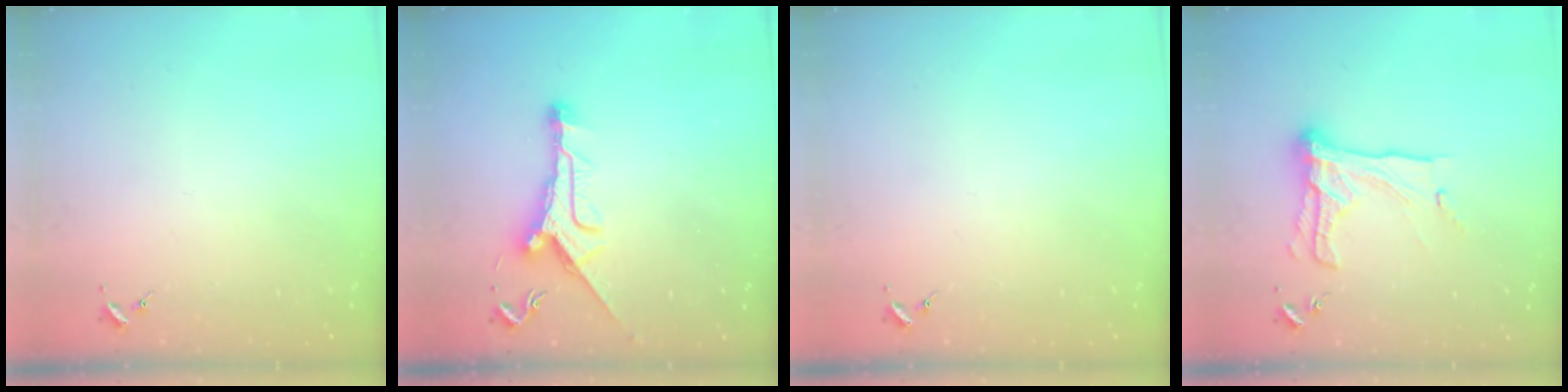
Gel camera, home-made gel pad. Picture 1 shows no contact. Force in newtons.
{"total": 10.9, "press": 10.9, "slide": 0.7}
{"total": 0.0}
{"total": 17.9, "press": 17.9, "slide": 1.4}